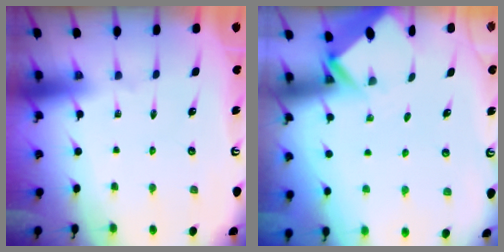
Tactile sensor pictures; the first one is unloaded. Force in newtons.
{"total": 2.7, "press": 2.7, "slide": 0.1}